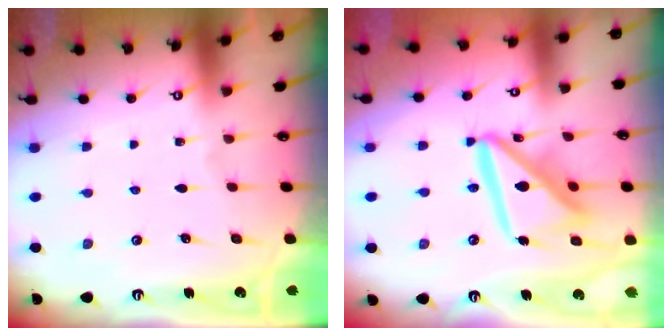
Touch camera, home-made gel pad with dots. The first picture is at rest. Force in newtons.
{"total": 17.6, "press": 17.5, "slide": 1.8}